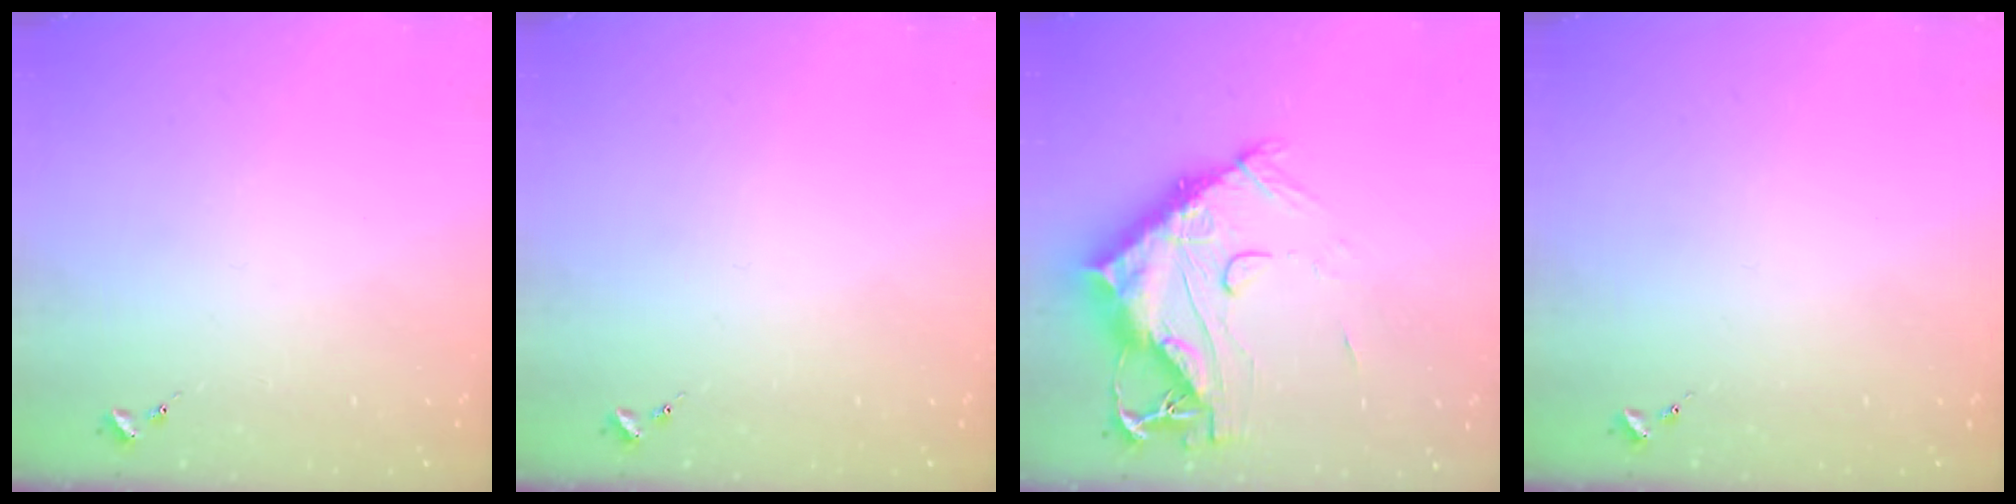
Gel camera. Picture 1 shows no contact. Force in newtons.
{"total": 0.0}
{"total": 18.5, "press": 18.4, "slide": 1.9}
{"total": 0.0}